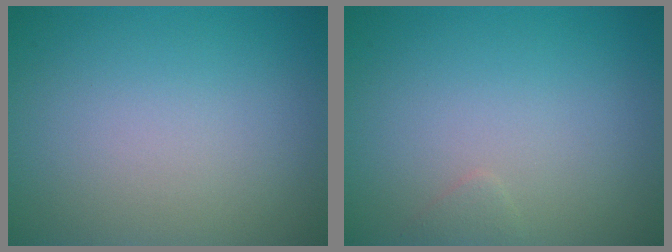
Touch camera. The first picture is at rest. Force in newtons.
{"total": 0.6, "press": 0.6, "slide": 0.0}